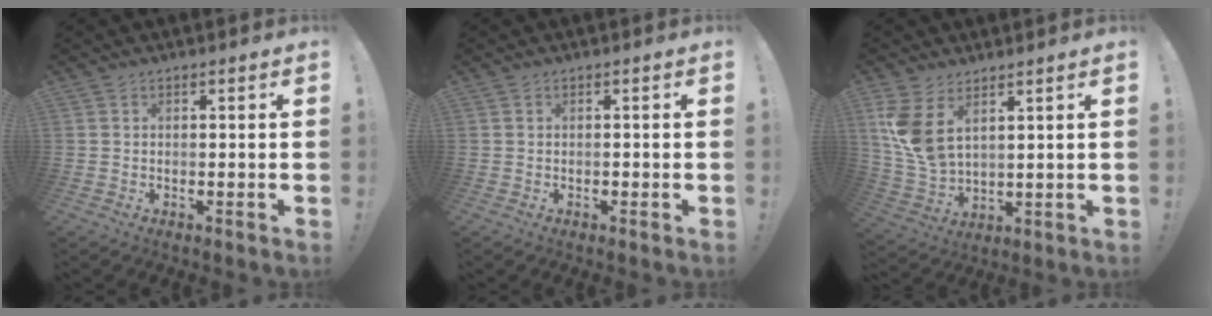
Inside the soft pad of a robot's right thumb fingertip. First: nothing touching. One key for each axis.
{"total": 0.7, "fx": -0.6, "fy": 0.3, "fz": 0.2, "tx": -0.009, "ty": 0.004, "tz": -0.010}
{"total": 10.0, "fx": 5.1, "fy": 5.3, "fz": 6.8, "tx": -0.140, "ty": -0.037, "tz": 0.100}